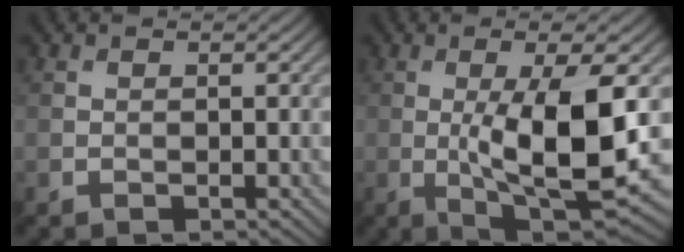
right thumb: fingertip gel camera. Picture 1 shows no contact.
{"total": 12.9, "force": [-0.6, 3.4, 12.4], "torque": [-0.209, -0.008, -0.002]}